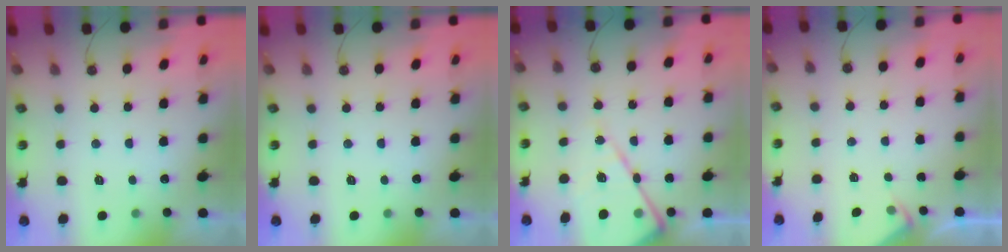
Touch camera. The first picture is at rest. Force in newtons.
{"total": 0.0}
{"total": 15.9, "press": 15.9, "slide": 1.7}
{"total": 2.7, "press": 2.6, "slide": 0.5}